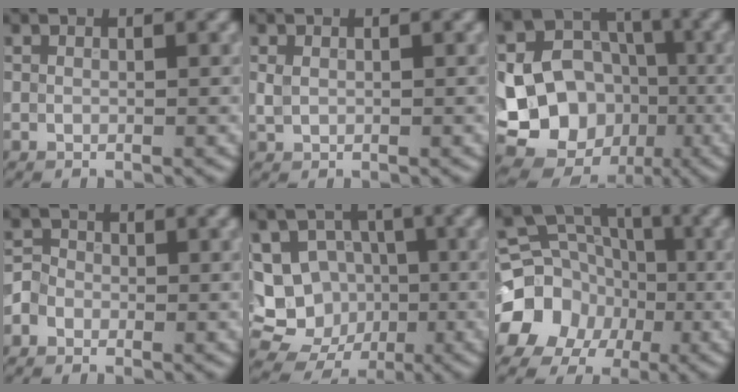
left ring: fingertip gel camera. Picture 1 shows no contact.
{"total": 1.1, "force": [0.2, 0.9, 0.6], "torque": [-0.015, 0.000, 0.005]}
{"total": 16.8, "force": [-4.1, 15.0, 6.4], "torque": [-0.134, -0.037, -0.064]}
{"total": 2.1, "force": [-0.7, 1.8, 0.7], "torque": [0.000, 0.011, -0.024]}
{"total": 10.9, "force": [-1.5, 9.9, 4.2], "torque": [-0.070, 0.012, -0.042]}
{"total": 13.8, "force": [-3.8, 12.4, 4.7], "torque": [-0.107, -0.015, -0.078]}